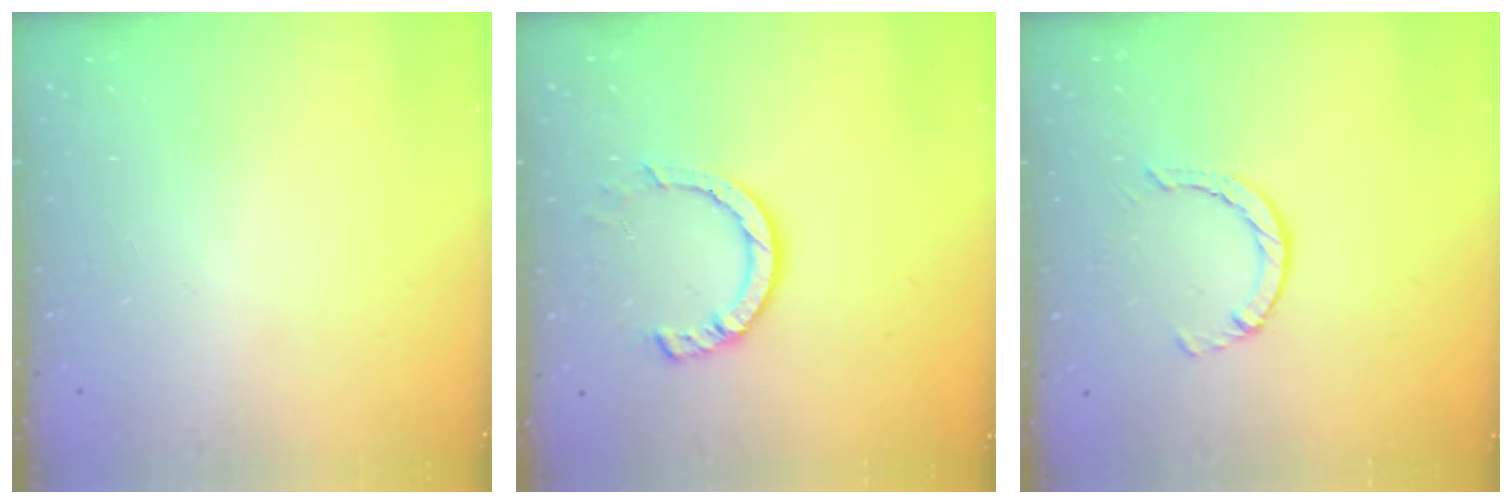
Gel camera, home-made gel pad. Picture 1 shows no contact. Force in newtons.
{"total": 8.0, "press": 7.9, "slide": 0.9}
{"total": 2.5, "press": 2.4, "slide": 0.4}